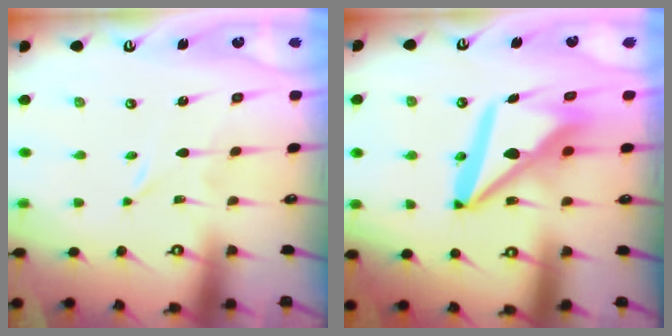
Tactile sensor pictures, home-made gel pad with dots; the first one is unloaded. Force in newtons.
{"total": 14.6, "press": 14.5, "slide": 1.7}